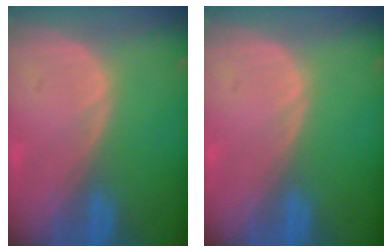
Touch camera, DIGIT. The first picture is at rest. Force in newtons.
{"total": 0.0}